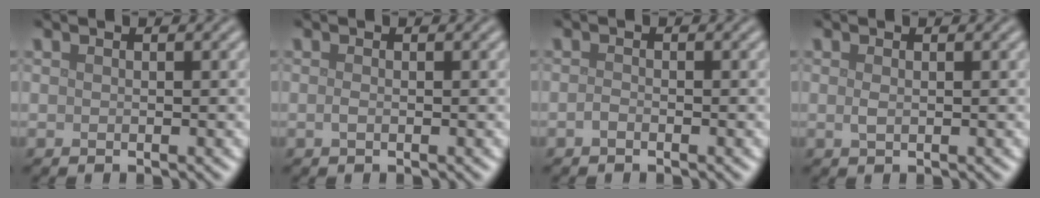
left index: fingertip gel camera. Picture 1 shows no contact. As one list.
[{"total": 0.6, "force": [-0.2, 0.3, 0.5], "torque": [-0.014, -0.002, -0.003]}, {"total": 0.7, "force": [-0.4, 0.3, 0.4], "torque": [-0.010, 0.000, -0.010]}, {"total": 0.8, "force": [0.1, 0.4, 0.7], "torque": [-0.017, 0.000, 0.002]}]